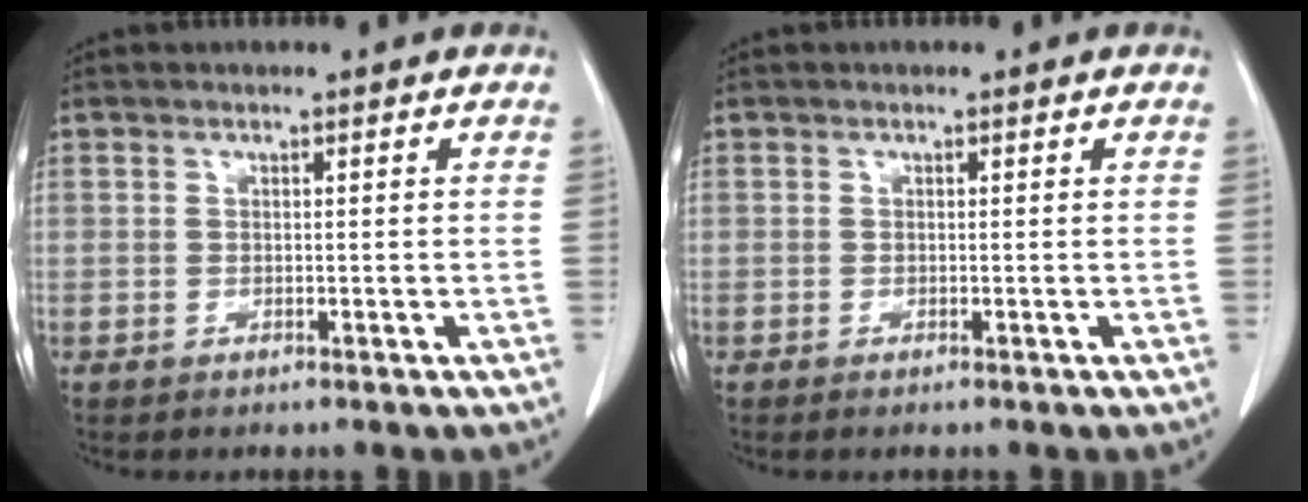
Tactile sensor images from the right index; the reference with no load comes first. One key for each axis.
{"total": 0.0}